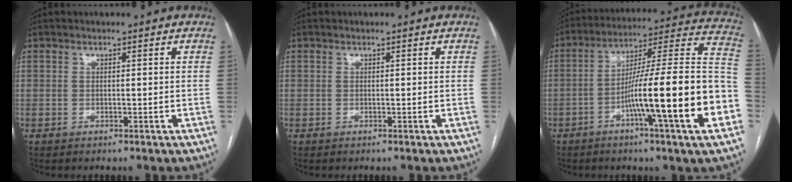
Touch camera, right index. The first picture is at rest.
{"total": 0.0}
{"total": 23.1, "force": [-7.1, -0.2, 22.0], "torque": [-0.276, 0.006, -0.117]}